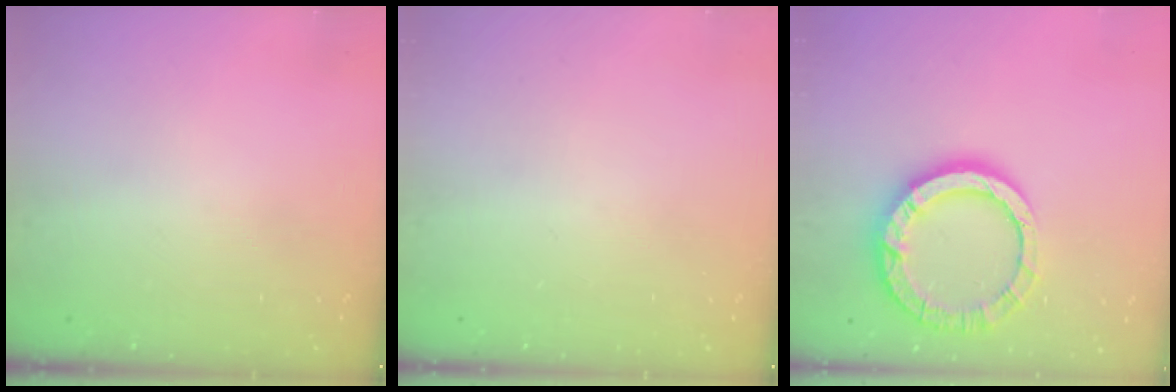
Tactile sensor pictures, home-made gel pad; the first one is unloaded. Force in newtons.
{"total": 0.0}
{"total": 14.0, "press": 13.9, "slide": 1.4}